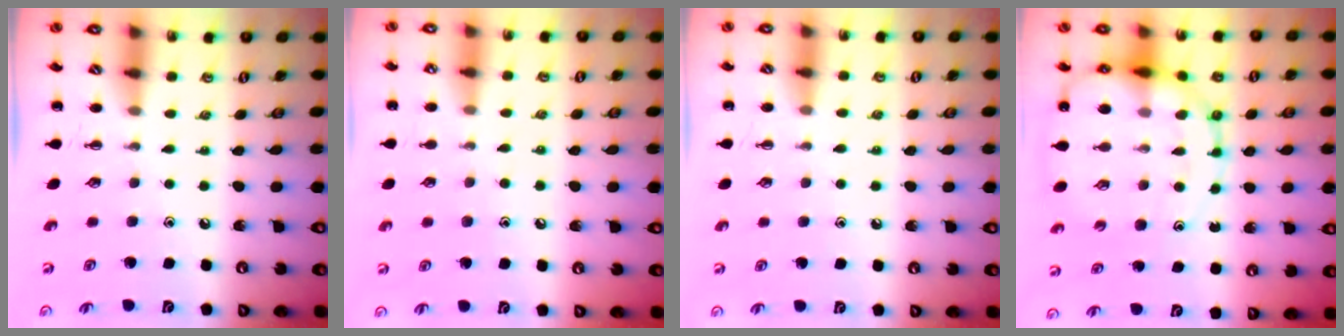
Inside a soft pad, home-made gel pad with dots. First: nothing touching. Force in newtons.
{"total": 5.5, "press": 5.4, "slide": 1.5}
{"total": 6.3, "press": 6.0, "slide": 1.9}
{"total": 15.7, "press": 15.4, "slide": 3.3}